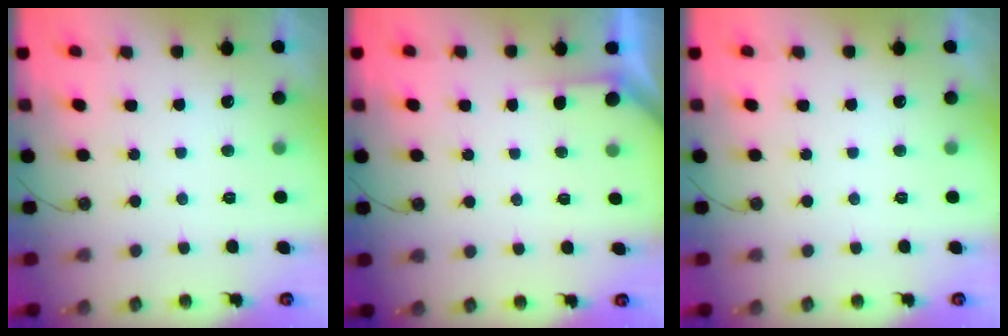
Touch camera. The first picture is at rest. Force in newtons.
{"total": 1.7, "press": 1.6, "slide": 0.2}
{"total": 0.0}